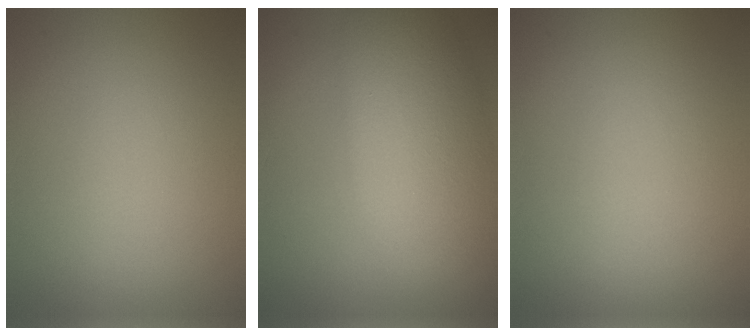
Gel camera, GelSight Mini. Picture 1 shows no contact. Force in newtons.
{"total": 9.0, "press": 9.0, "slide": 0.7}
{"total": 0.0}